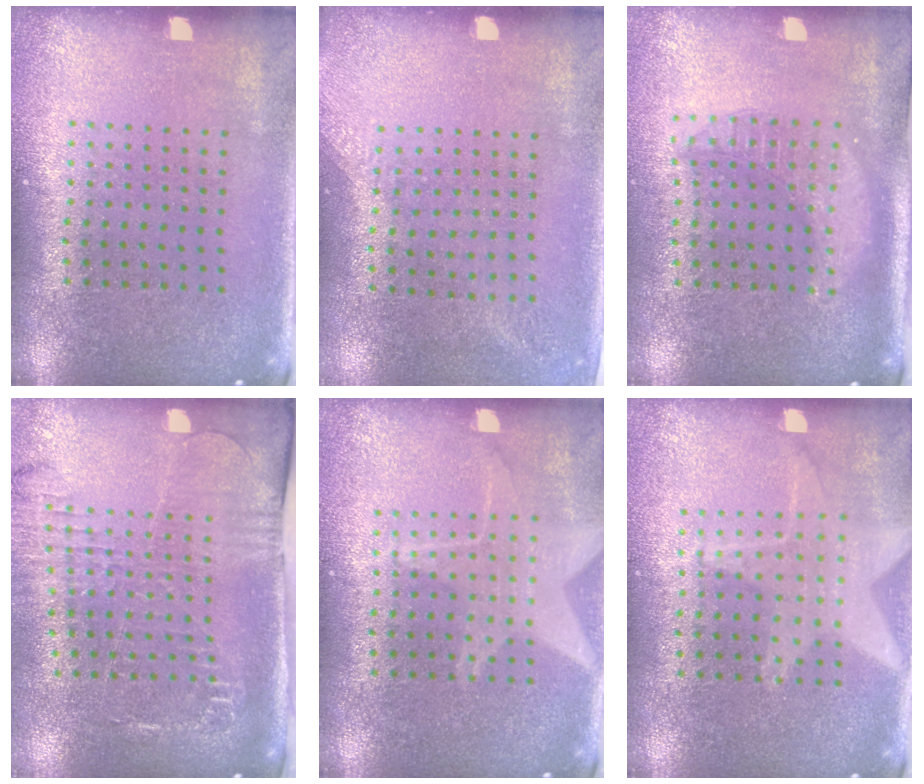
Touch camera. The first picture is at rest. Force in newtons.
{"total": 1.3, "press": 1.0, "slide": 0.8}
{"total": 1.7, "press": 1.5, "slide": 0.9}
{"total": 1.9, "press": 1.8, "slide": 0.8}
{"total": 2.4, "press": 2.4, "slide": 0.3}
{"total": 1.2, "press": 1.2, "slide": 0.3}